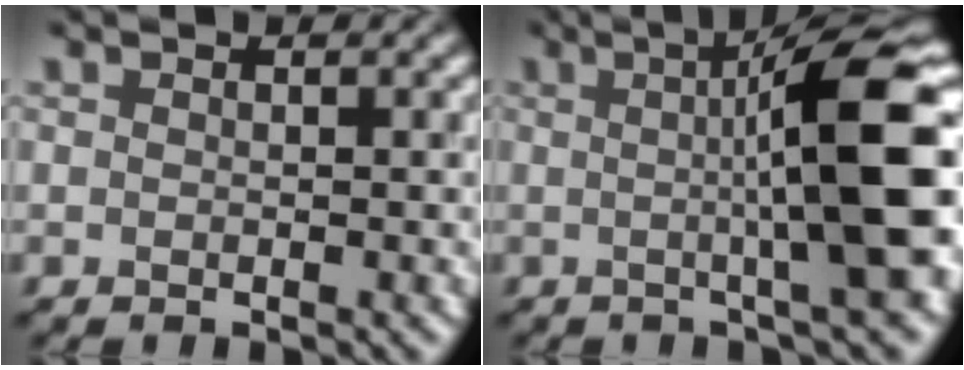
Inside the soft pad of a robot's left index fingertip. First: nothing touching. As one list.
[{"total": 12.3, "force": [0.8, 2.3, 12.0], "torque": [-0.137, 0.015, 0.009]}]